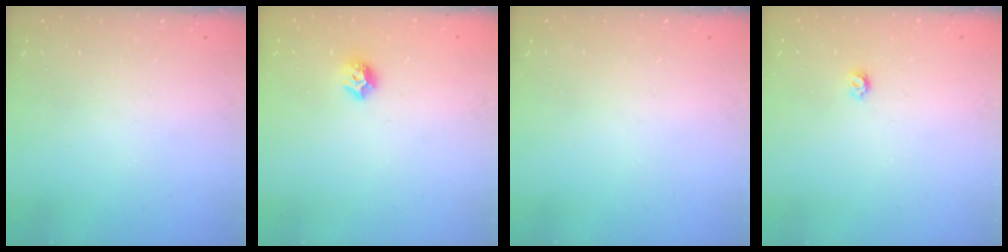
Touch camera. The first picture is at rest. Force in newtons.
{"total": 7.6, "press": 7.6, "slide": 0.7}
{"total": 0.0}
{"total": 3.2, "press": 3.2, "slide": 0.3}